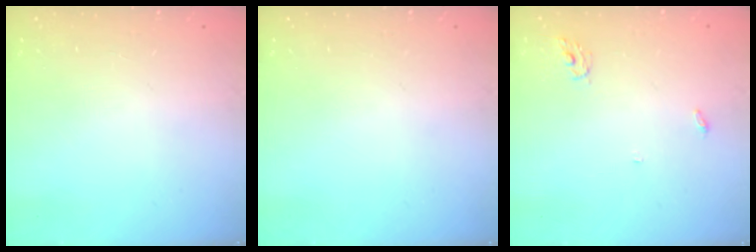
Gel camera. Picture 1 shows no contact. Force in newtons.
{"total": 0.0}
{"total": 4.0, "press": 4.0, "slide": 0.3}